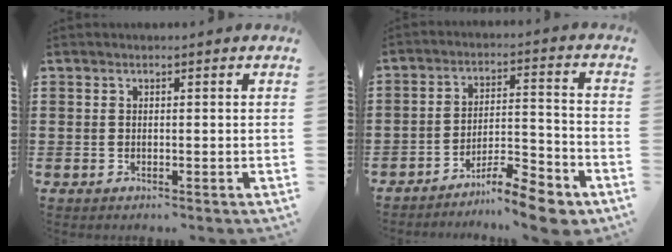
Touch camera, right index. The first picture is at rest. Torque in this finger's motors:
{"motor_torque": [1.69, -0.45, 0.19, 0.05]}